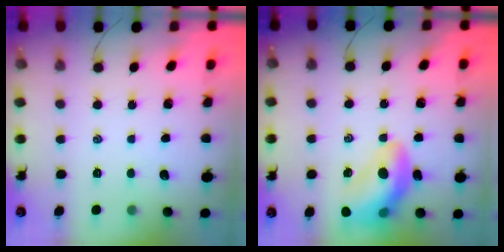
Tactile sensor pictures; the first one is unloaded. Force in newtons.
{"total": 15.7, "press": 15.2, "slide": 3.9}